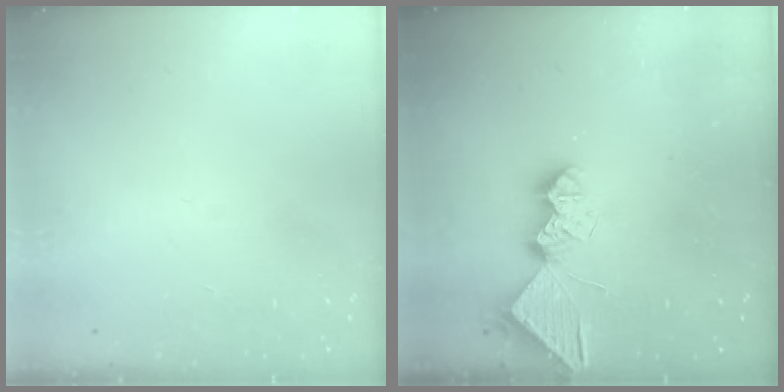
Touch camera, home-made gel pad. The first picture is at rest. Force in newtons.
{"total": 9.7, "press": 9.7, "slide": 0.4}